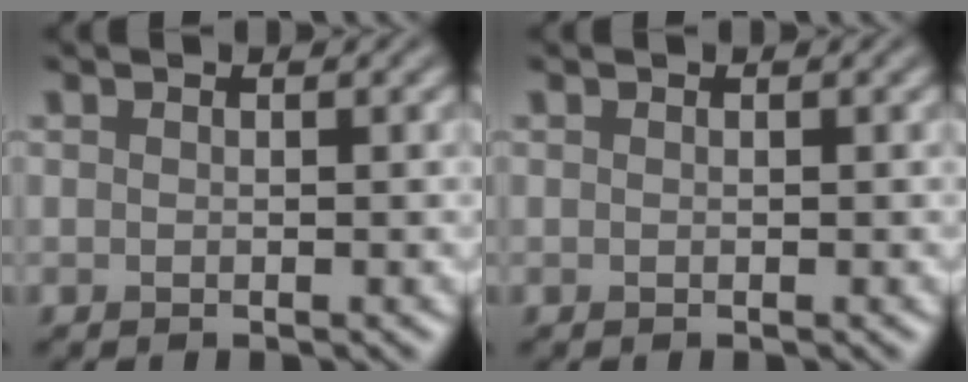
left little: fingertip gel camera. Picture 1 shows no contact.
{"total": 0.0}